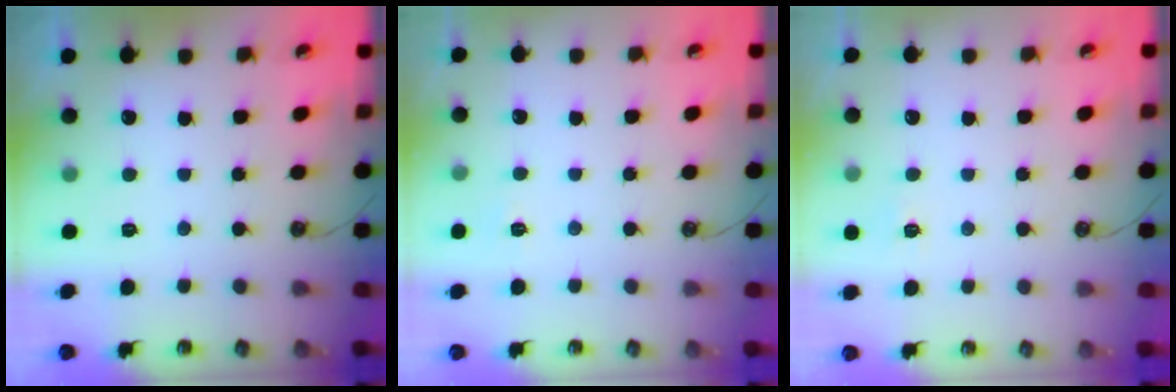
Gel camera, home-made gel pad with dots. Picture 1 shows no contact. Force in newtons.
{"total": 2.7, "press": 2.7, "slide": 0.4}
{"total": 5.1, "press": 5.1, "slide": 0.4}